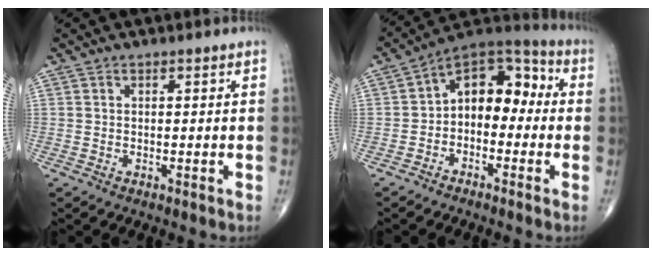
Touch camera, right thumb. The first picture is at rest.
{"total": 11.7, "force": [-0.9, 7.7, 8.7], "torque": [-0.090, 0.048, -0.038]}